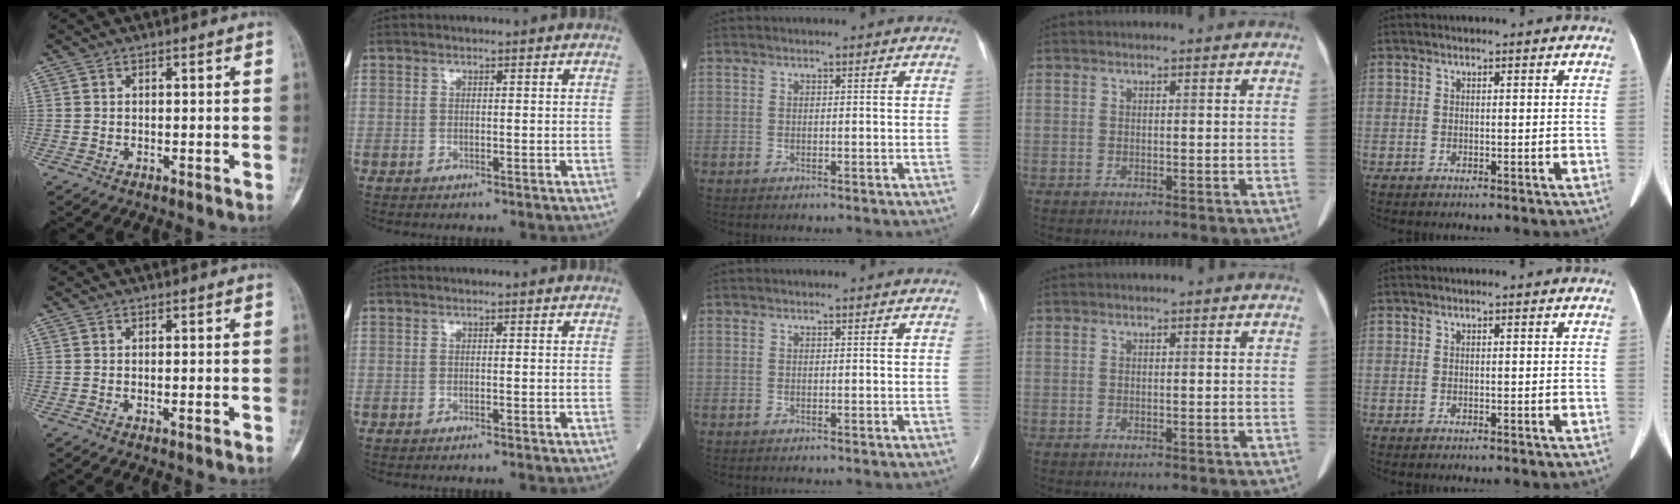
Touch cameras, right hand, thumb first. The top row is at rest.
{"thumb": {"total": 1.0, "force": [-0.3, 0.1, 0.9], "torque": [-0.011, -0.001, -0.003]}, "index": {"total": 1.4, "force": [-1.3, -0.1, 0.6], "torque": [-0.010, 0.000, -0.016]}}